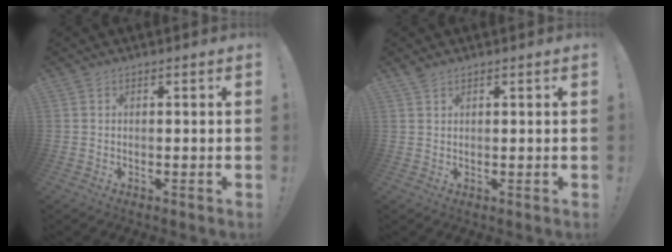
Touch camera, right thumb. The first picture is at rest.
{"total": 1.6, "force": [1.2, 0.7, 0.6], "torque": [-0.021, 0.002, 0.025]}